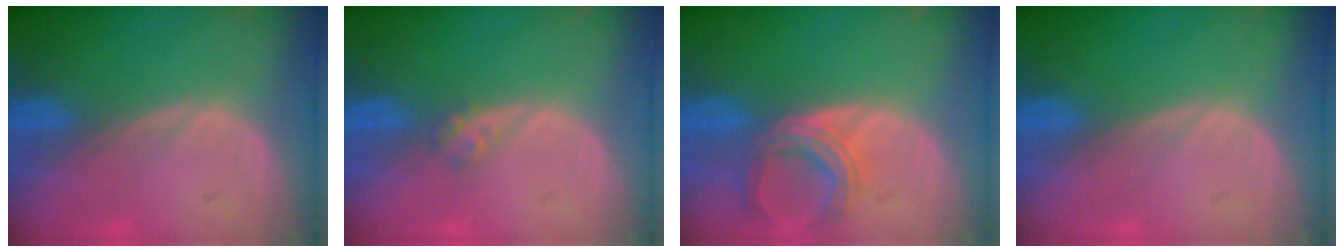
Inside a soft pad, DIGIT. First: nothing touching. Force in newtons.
{"total": 1.6, "press": 1.4, "slide": 0.8}
{"total": 5.7, "press": 5.7, "slide": 0.5}
{"total": 0.0}